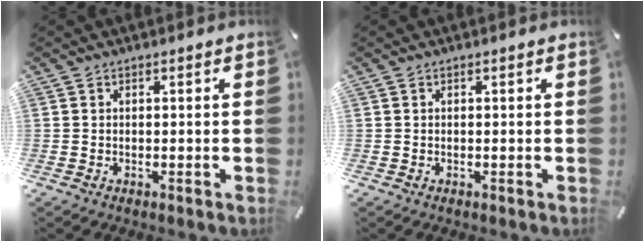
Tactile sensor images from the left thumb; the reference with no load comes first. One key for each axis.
{"total": 0.0}